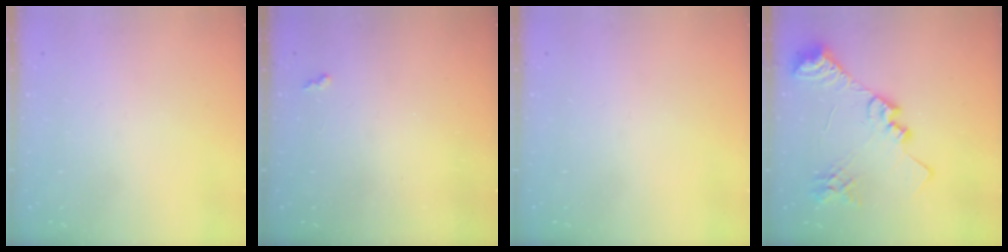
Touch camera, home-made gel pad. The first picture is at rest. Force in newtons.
{"total": 1.9, "press": 1.9, "slide": 0.5}
{"total": 0.0}
{"total": 22.6, "press": 22.4, "slide": 3.2}